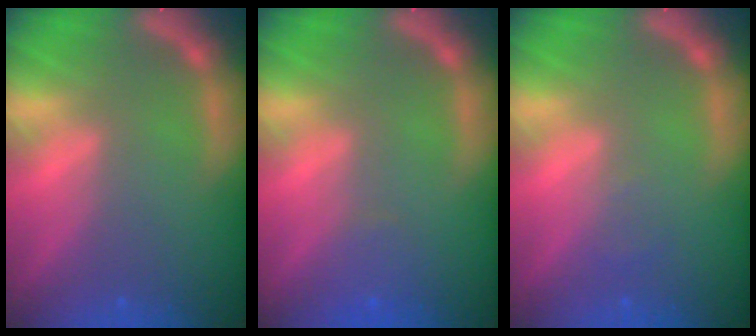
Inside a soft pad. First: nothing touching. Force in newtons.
{"total": 1.4}
{"total": 0.9}